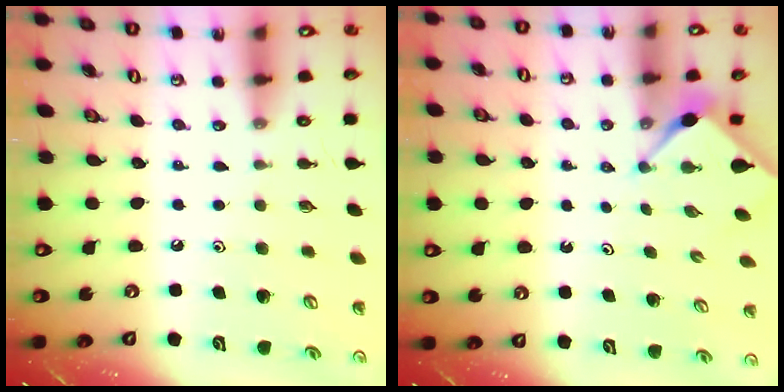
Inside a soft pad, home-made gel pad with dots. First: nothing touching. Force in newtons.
{"total": 3.0, "press": 2.9, "slide": 0.3}